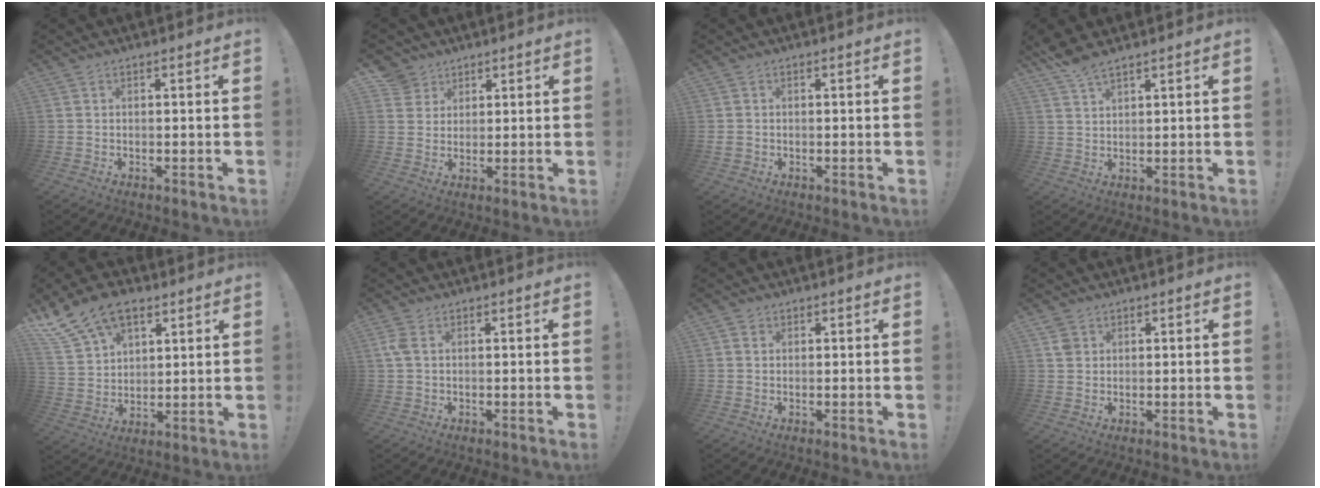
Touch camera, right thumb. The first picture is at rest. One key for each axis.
{"total": 5.3, "fx": 3.3, "fy": 4.1, "fz": 0.5, "tx": -0.008, "ty": -0.020, "tz": 0.064}
{"total": 1.2, "fx": -0.2, "fy": 1.1, "fz": 0.5, "tx": -0.008, "ty": 0.002, "tz": -0.004}
{"total": 5.3, "fx": 4.5, "fy": 1.0, "fz": 2.7, "tx": -0.044, "ty": -0.029, "tz": 0.082}
{"total": 13.6, "fx": 9.0, "fy": 8.0, "fz": 6.5, "tx": -0.123, "ty": -0.046, "tz": 0.174}
{"total": 2.9, "fx": 0.9, "fy": 1.6, "fz": 2.2, "tx": -0.049, "ty": 0.007, "tz": 0.018}
{"total": 1.3, "fx": 0.5, "fy": 1.1, "fz": 0.2, "tx": -0.006, "ty": 0.004, "tz": 0.011}
{"total": 2.8, "fx": 1.5, "fy": 2.3, "fz": 0.9, "tx": -0.007, "ty": -0.002, "tz": 0.027}